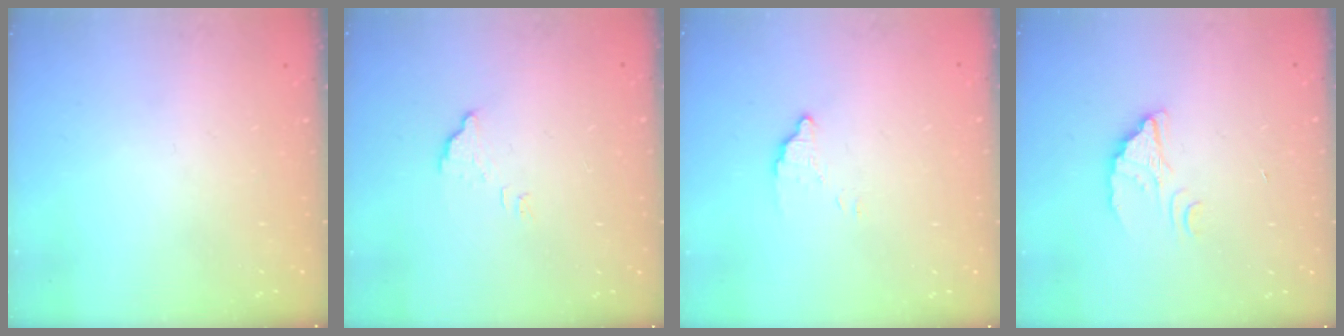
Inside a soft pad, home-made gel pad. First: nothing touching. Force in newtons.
{"total": 2.3, "press": 2.3, "slide": 0.1}
{"total": 2.9, "press": 2.9, "slide": 0.1}
{"total": 2.5, "press": 2.5, "slide": 0.1}